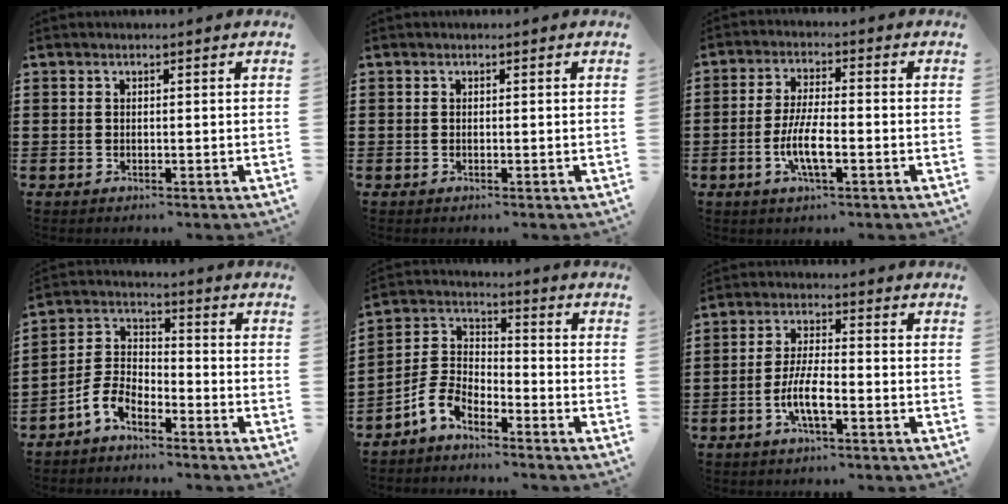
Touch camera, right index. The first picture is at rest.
{"total": 0.0}
{"total": 6.3, "force": [-2.0, 1.6, 5.8], "torque": [-0.125, -0.008, -0.042]}
{"total": 5.3, "force": [-4.1, 2.4, 2.3], "torque": [-0.074, 0.003, -0.089]}
{"total": 5.8, "force": [-4.7, 2.6, 2.2], "torque": [-0.079, -0.002, -0.102]}
{"total": 6.2, "force": [-2.3, 1.7, 5.4], "torque": [-0.124, -0.009, -0.049]}